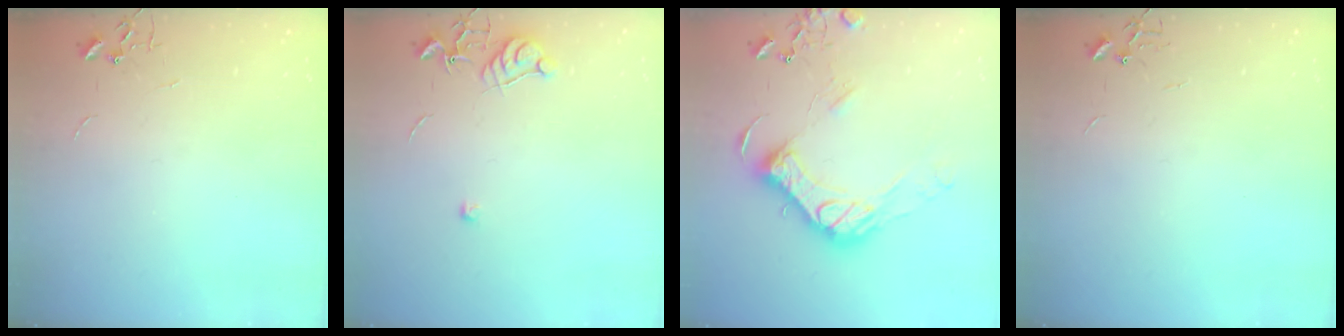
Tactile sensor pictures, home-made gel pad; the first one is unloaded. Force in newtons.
{"total": 6.6, "press": 6.6, "slide": 0.7}
{"total": 16.4, "press": 16.4, "slide": 0.9}
{"total": 0.0}